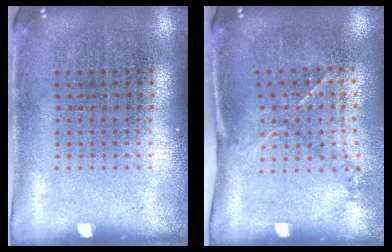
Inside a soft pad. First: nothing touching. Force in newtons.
{"total": 1.5, "press": 1.0, "slide": 1.1}